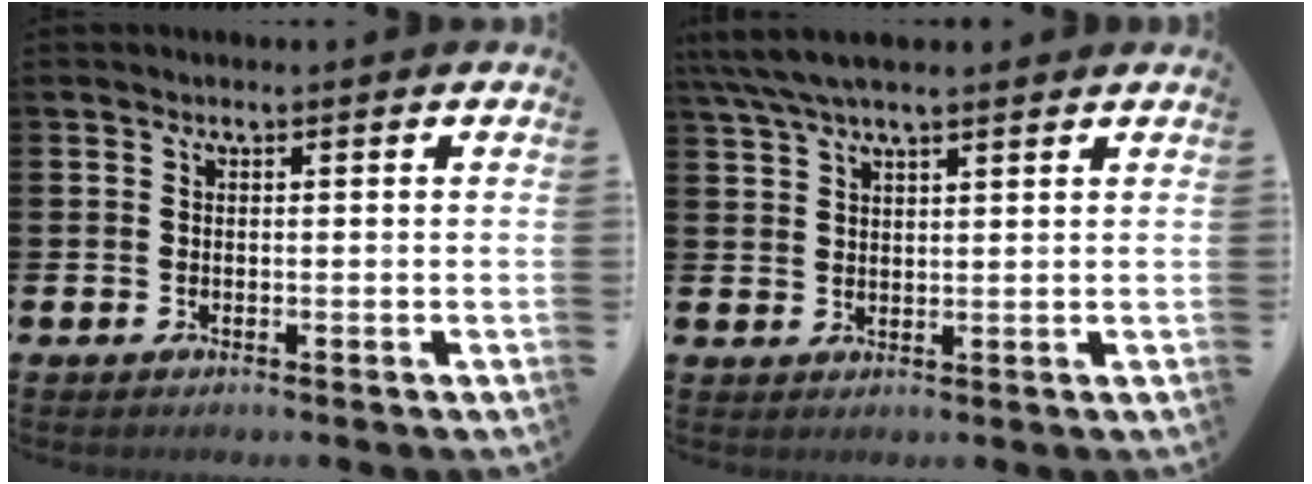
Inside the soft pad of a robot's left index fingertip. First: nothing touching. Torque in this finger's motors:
{"motor_torque": [1.03, -1.11, 1.05, 0.21]}